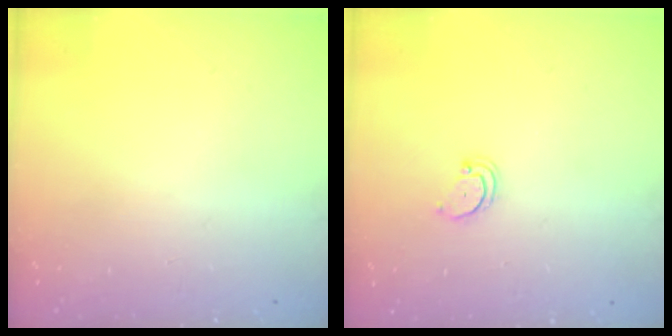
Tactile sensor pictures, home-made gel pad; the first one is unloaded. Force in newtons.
{"total": 2.7, "press": 2.7, "slide": 0.3}